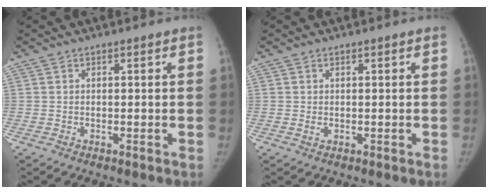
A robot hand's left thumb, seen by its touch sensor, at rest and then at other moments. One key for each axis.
{"total": 1.1, "fx": 0.1, "fy": 0.6, "fz": 0.9, "tx": -0.017, "ty": 0.000, "tz": 0.005}